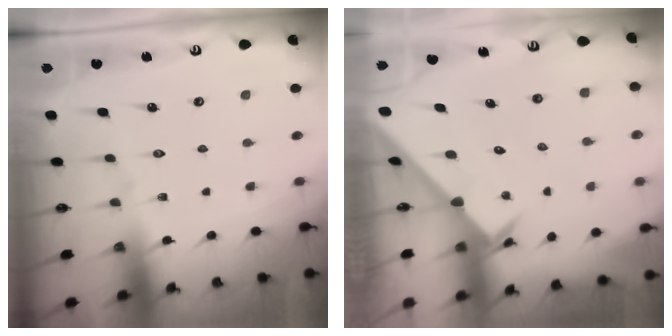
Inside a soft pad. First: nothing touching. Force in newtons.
{"total": 2.5, "press": 2.5, "slide": 0.2}